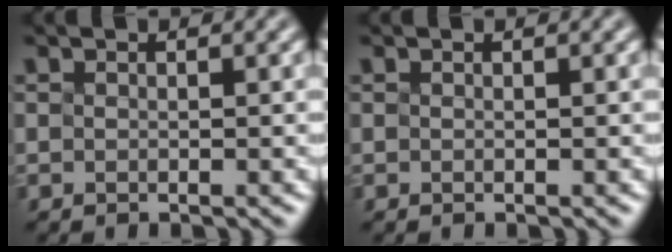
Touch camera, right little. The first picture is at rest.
{"total": 0.0}